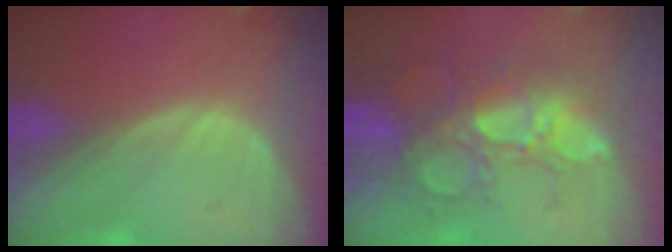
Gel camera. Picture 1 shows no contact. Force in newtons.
{"total": 10.8, "press": 9.4, "slide": 5.3}